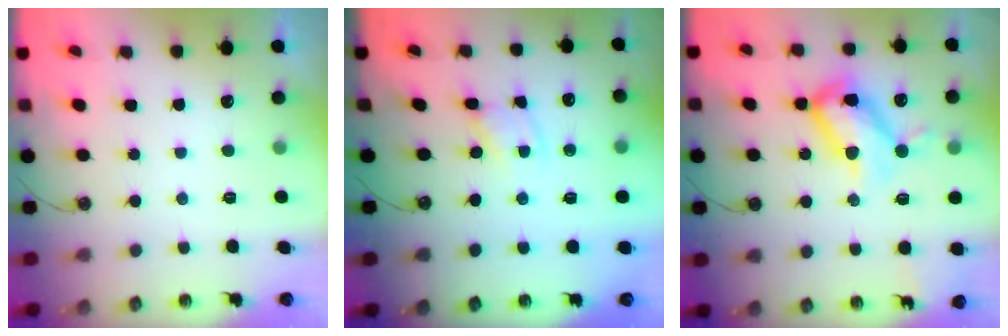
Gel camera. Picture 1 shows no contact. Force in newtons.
{"total": 2.6, "press": 2.6, "slide": 0.2}
{"total": 20.9, "press": 20.8, "slide": 2.0}